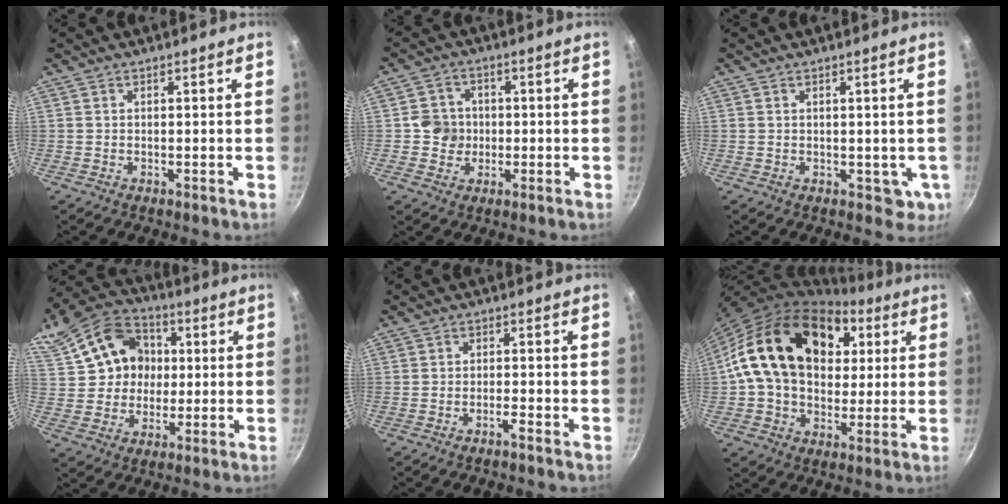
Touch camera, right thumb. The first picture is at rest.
{"total": 5.3, "force": [-0.4, 5.1, 1.4], "torque": [0.005, 0.012, -0.015]}
{"total": 3.6, "force": [0.3, 2.7, 2.5], "torque": [-0.019, -0.002, 0.011]}
{"total": 16.4, "force": [4.0, 13.3, 8.6], "torque": [-0.133, 0.028, 0.069]}
{"total": 1.8, "force": [-1.4, 0.0, 1.2], "torque": [-0.028, 0.013, -0.023]}
{"total": 23.3, "force": [5.4, 17.1, 15.0], "torque": [-0.236, 0.013, 0.085]}